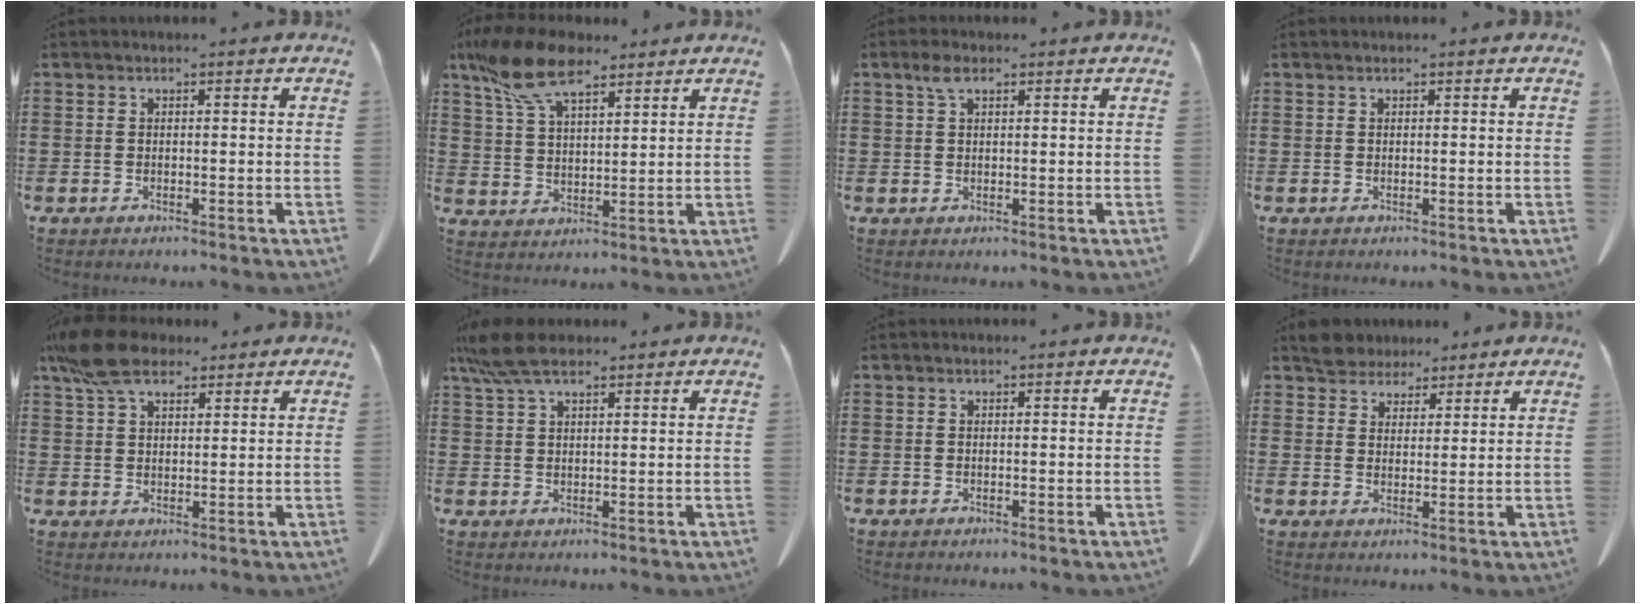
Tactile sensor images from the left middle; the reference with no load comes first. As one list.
[{"total": 11.2, "force": [7.8, 4.1, 6.8], "torque": [-0.161, -0.012, 0.145]}, {"total": 2.5, "force": [1.2, 1.0, 1.9], "torque": [-0.043, 0.007, 0.020]}, {"total": 0.0}, {"total": 7.9, "force": [5.5, 3.4, 4.6], "torque": [-0.106, 0.002, 0.105]}, {"total": 6.3, "force": [4.5, 1.9, 4.1], "torque": [-0.097, -0.002, 0.082]}, {"total": 0.0}, {"total": 4.3, "force": [3.8, 1.9, 0.3], "torque": [-0.023, 0.001, 0.075]}]